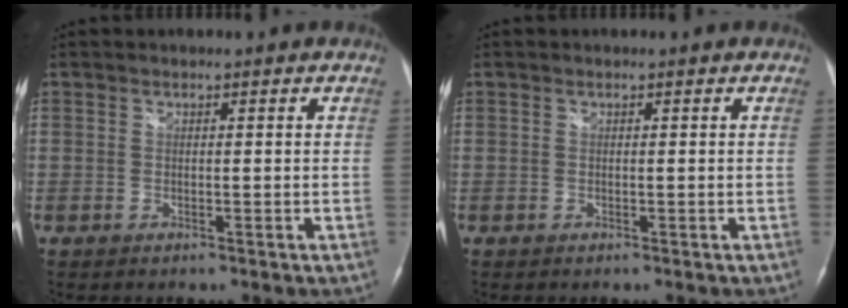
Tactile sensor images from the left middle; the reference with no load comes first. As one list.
[{"total": 0.0}]